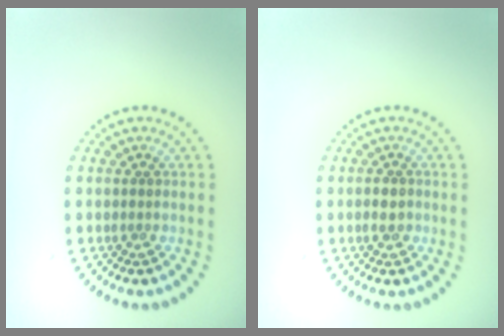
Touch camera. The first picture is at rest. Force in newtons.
{"total": 1.4, "press": 1.3, "slide": 0.4}